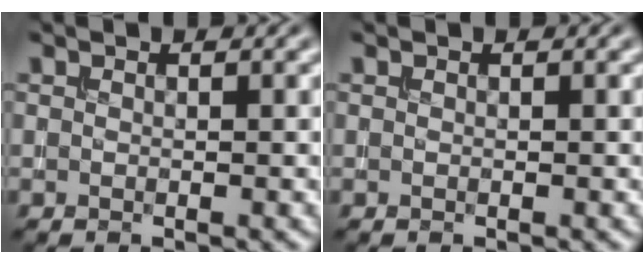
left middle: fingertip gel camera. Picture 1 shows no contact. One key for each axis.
{"total": 0.0}